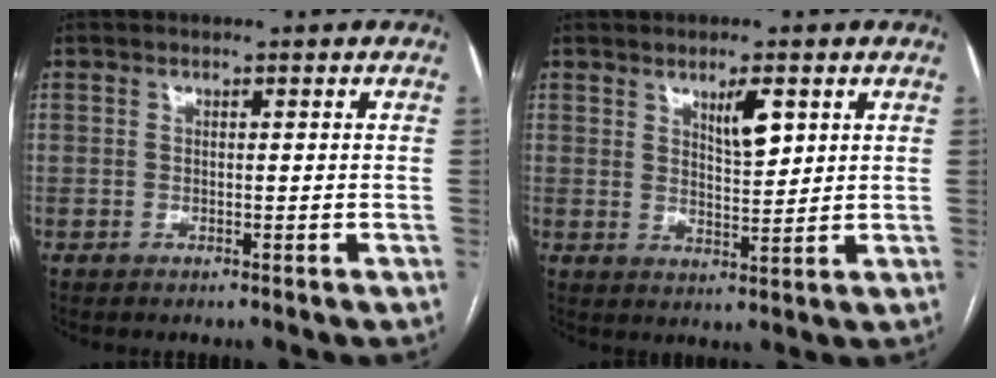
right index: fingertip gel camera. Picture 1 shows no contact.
{"total": 4.6, "force": [2.3, 1.2, 3.8], "torque": [-0.067, -0.002, 0.044]}